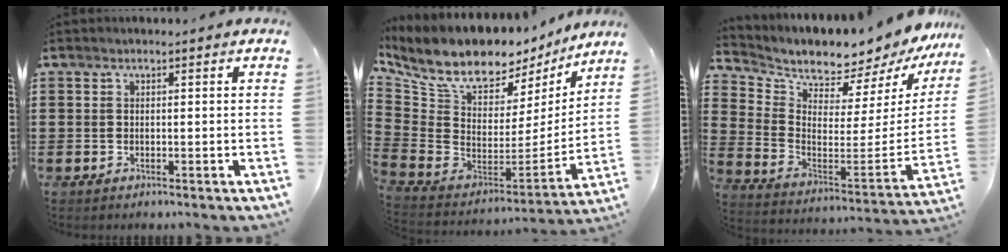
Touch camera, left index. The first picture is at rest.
{"total": 9.6, "force": [7.6, 3.9, 4.4], "torque": [-0.117, -0.057, 0.136]}
{"total": 6.1, "force": [6.0, 0.6, 0.0], "torque": [-0.036, -0.078, 0.099]}